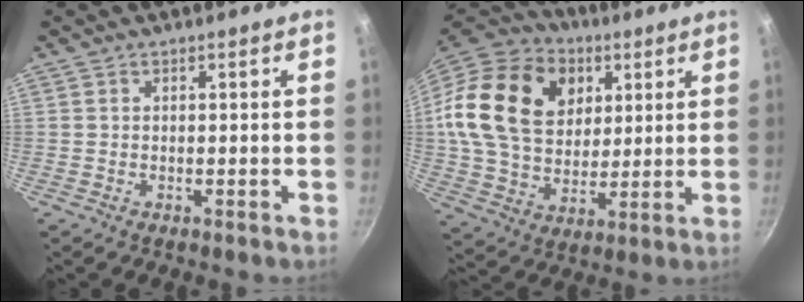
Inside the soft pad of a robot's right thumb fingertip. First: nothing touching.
{"total": 25.3, "force": [7.3, 18.6, 15.5], "torque": [-0.267, 0.002, 0.128]}